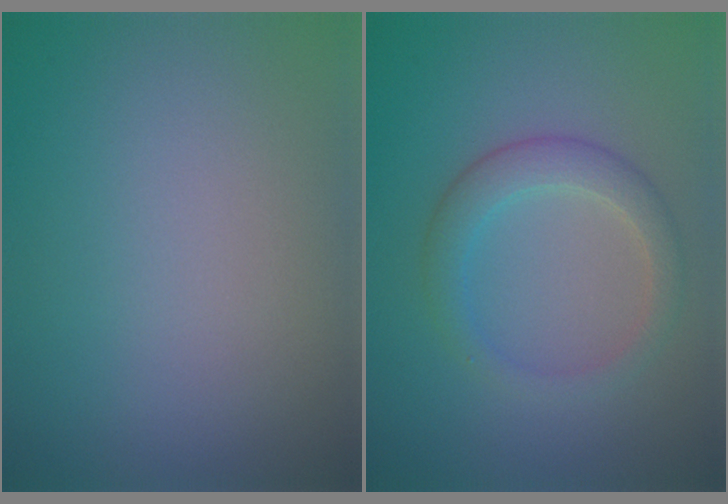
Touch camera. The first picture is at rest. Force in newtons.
{"total": 2.8, "press": 2.8, "slide": 0.2}